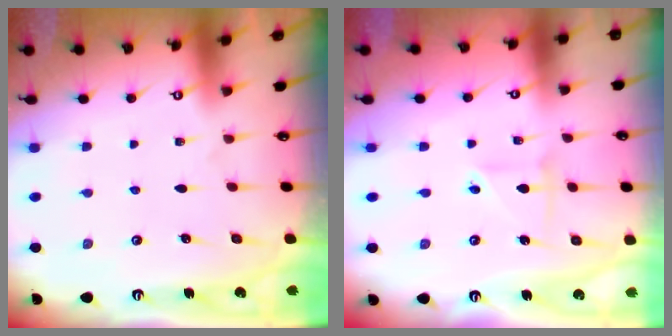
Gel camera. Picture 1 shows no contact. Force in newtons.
{"total": 2.8, "press": 2.7, "slide": 0.6}